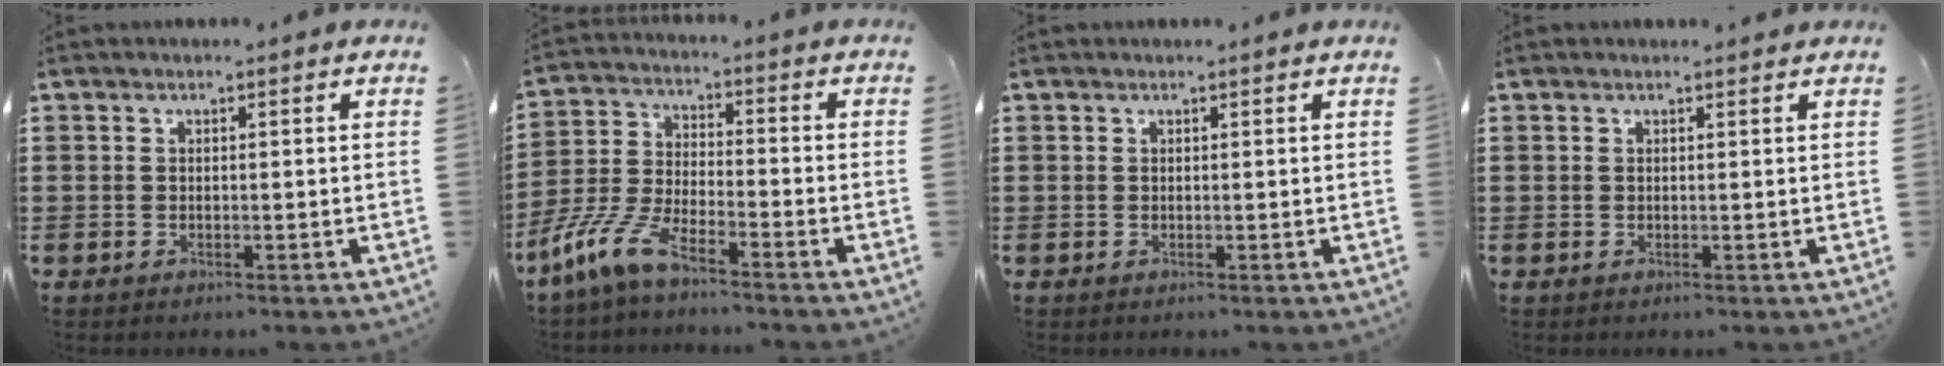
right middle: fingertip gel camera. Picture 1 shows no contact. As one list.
[{"total": 8.2, "force": [-6.6, 1.5, 4.6], "torque": [-0.118, -0.009, -0.134]}, {"total": 0.0}, {"total": 0.5, "force": [0.5, 0.1, 0.1], "torque": [0.004, -0.005, 0.008]}]